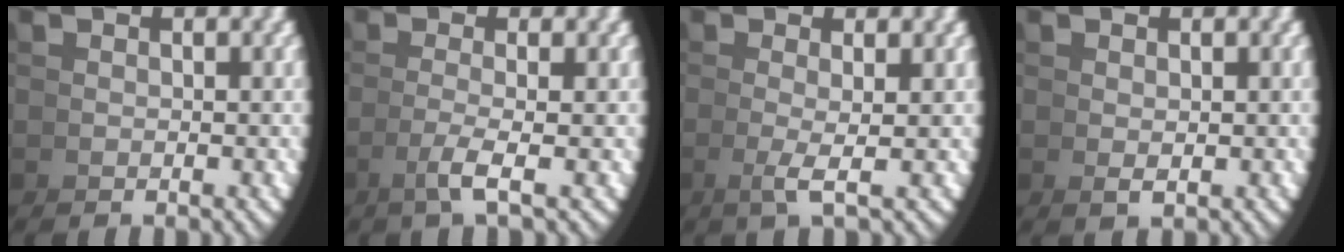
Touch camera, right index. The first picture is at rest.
{"total": 2.3, "force": [-0.5, -0.9, 2.1], "torque": [-0.043, -0.005, -0.005]}
{"total": 1.9, "force": [0.1, -0.5, 1.8], "torque": [-0.043, -0.009, 0.005]}
{"total": 0.7, "force": [0.5, -0.3, 0.3], "torque": [-0.007, -0.003, 0.016]}